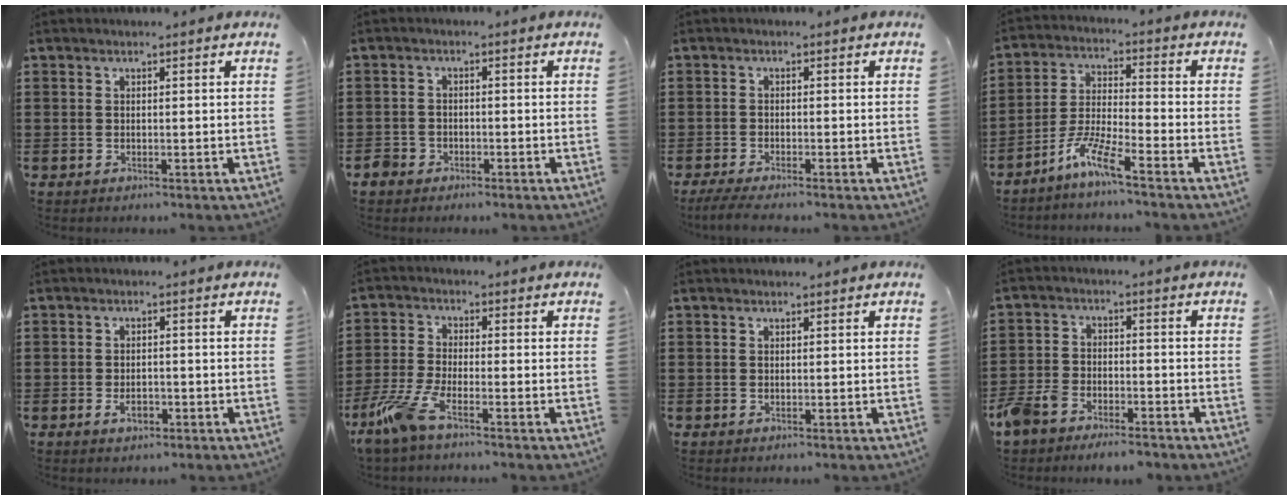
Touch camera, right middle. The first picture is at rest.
{"total": 2.0, "force": [-1.6, 1.2, 0.2], "torque": [-0.016, 0.002, -0.037]}
{"total": 2.1, "force": [-1.8, 0.0, 1.1], "torque": [-0.026, -0.004, -0.036]}
{"total": 7.0, "force": [-5.4, 0.4, 4.4], "torque": [-0.096, -0.008, -0.105]}
{"total": 2.5, "force": [-1.2, 1.2, 1.9], "torque": [-0.035, 0.001, -0.021]}
{"total": 6.2, "force": [-4.1, 1.3, 4.5], "torque": [-0.129, -0.024, -0.085]}
{"total": 0.0}
{"total": 5.6, "force": [-5.0, 1.8, 1.7], "torque": [-0.062, -0.001, -0.108]}